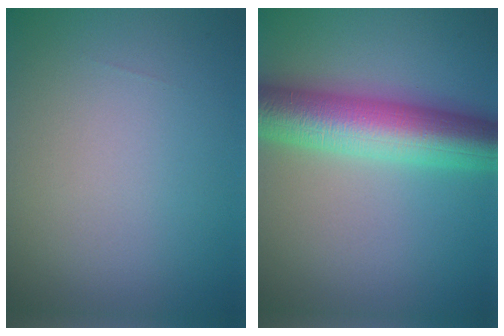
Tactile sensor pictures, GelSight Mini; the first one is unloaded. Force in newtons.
{"total": 9.4, "press": 9.4, "slide": 0.0}